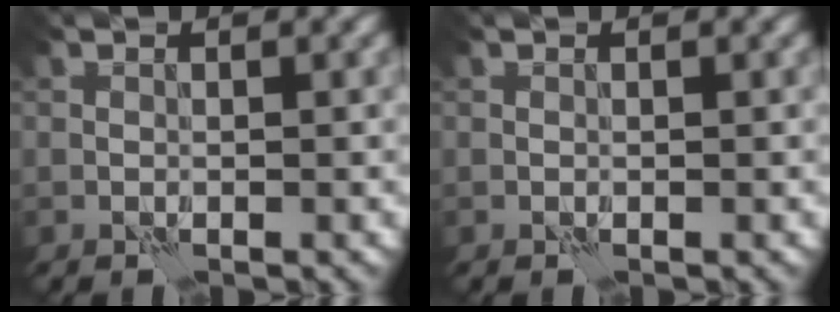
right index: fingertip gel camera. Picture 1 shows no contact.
{"total": 0.0}